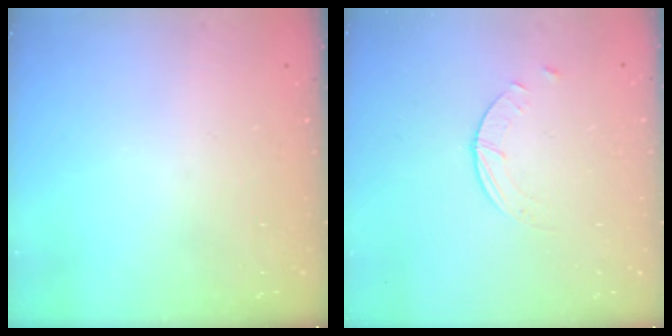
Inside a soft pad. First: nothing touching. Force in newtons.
{"total": 0.9, "press": 0.9, "slide": 0.2}